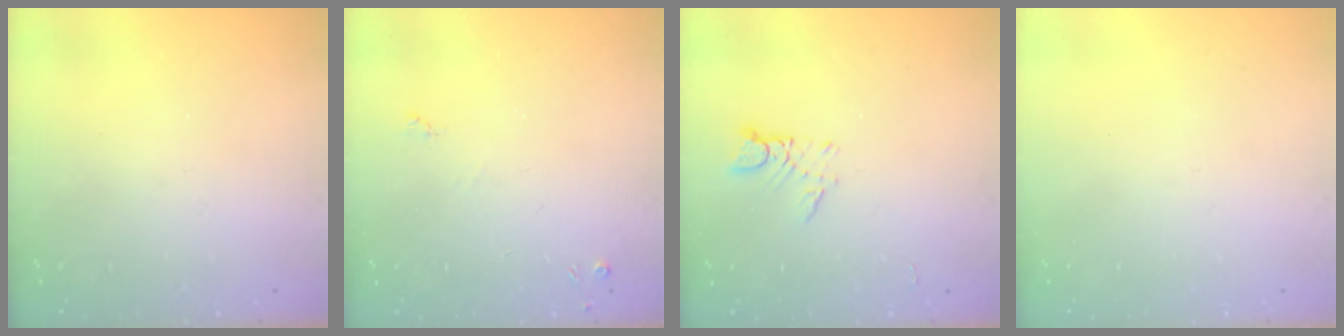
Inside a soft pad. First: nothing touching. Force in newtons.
{"total": 3.6, "press": 3.6, "slide": 0.5}
{"total": 3.1, "press": 3.1, "slide": 0.3}
{"total": 0.0}